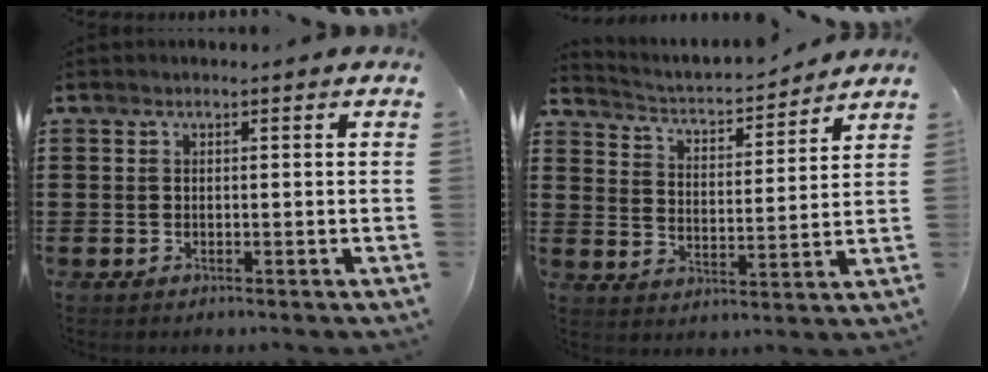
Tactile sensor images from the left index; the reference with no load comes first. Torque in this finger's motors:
{"motor_torque": [-0.06, 0.06, 0.06, 0.00]}